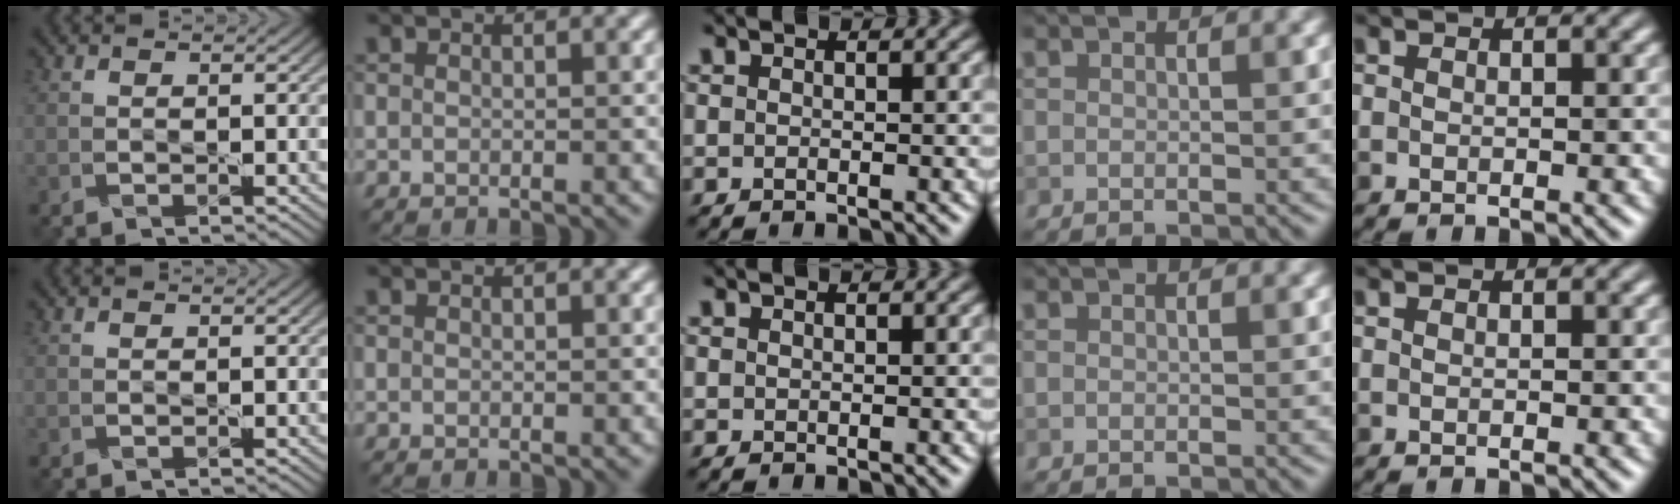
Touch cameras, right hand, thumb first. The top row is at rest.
{}